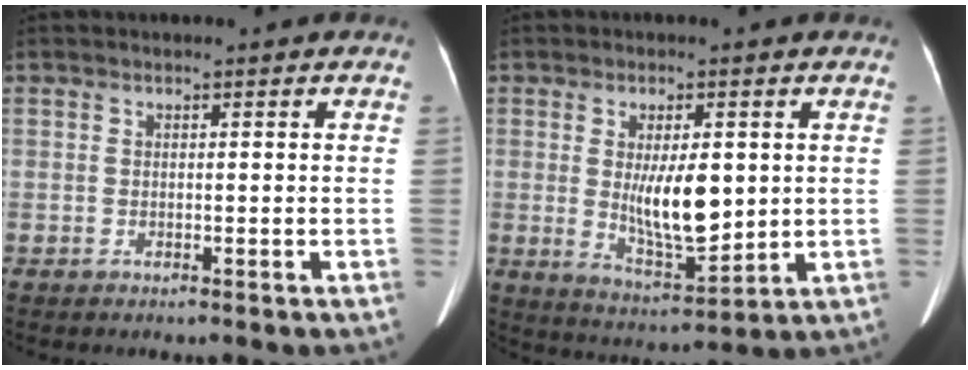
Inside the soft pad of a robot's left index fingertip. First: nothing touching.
{"total": 9.1, "force": [0.7, 2.9, 8.6], "torque": [-0.147, -0.014, 0.021]}